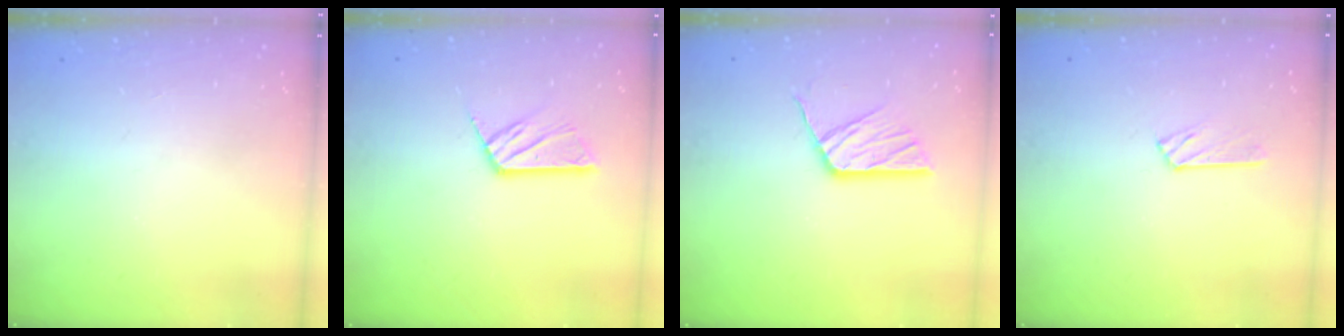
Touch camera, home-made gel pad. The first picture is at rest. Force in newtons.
{"total": 10.0, "press": 10.0, "slide": 0.7}
{"total": 11.4, "press": 11.4, "slide": 1.0}
{"total": 3.8, "press": 3.7, "slide": 0.5}